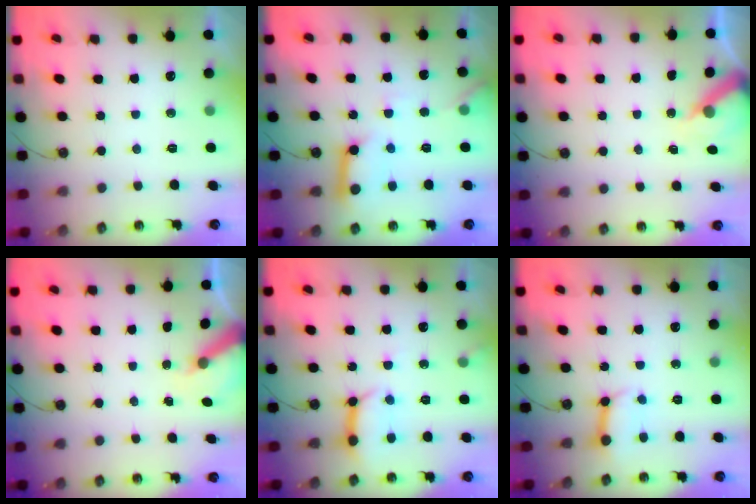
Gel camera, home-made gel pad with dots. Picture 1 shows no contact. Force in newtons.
{"total": 11.8, "press": 11.8, "slide": 1.3}
{"total": 6.7, "press": 6.6, "slide": 0.6}
{"total": 5.7, "press": 5.6, "slide": 0.7}
{"total": 9.8, "press": 9.8, "slide": 1.0}
{"total": 7.4, "press": 7.3, "slide": 0.7}